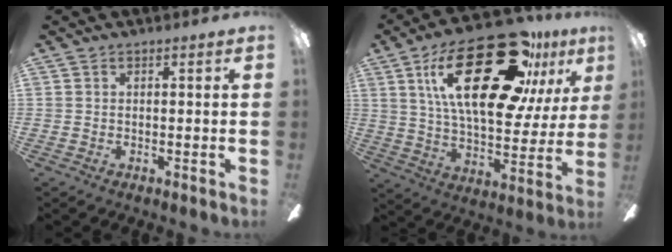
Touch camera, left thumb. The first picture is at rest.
{"total": 30.1, "force": [14.8, 12.0, 23.3], "torque": [-0.378, -0.070, 0.241]}